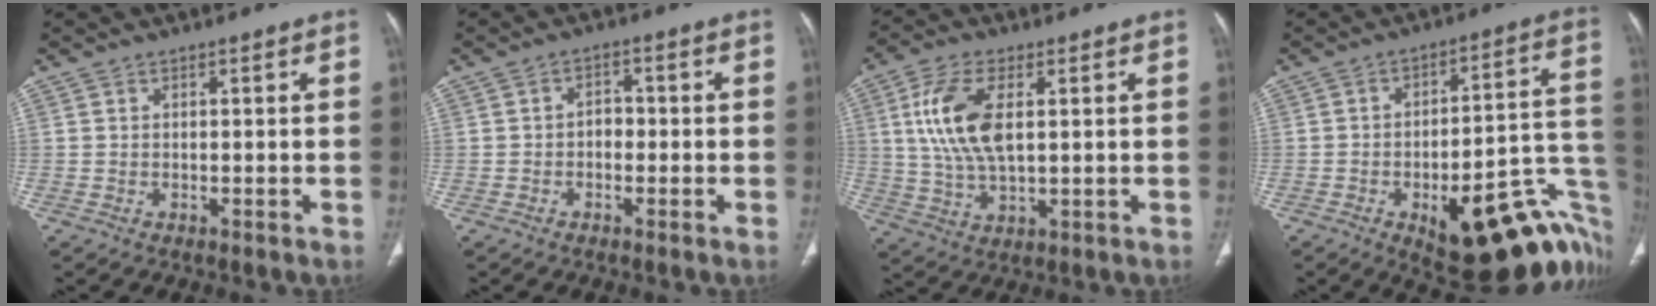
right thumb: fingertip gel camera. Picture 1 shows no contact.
{"total": 2.7, "force": [-0.6, 2.0, 1.7], "torque": [-0.012, 0.012, -0.016]}
{"total": 11.9, "force": [2.6, 5.8, 10.1], "torque": [-0.210, -0.003, 0.053]}
{"total": 27.2, "force": [-10.0, 10.3, 23.1], "torque": [-0.216, 0.055, -0.118]}